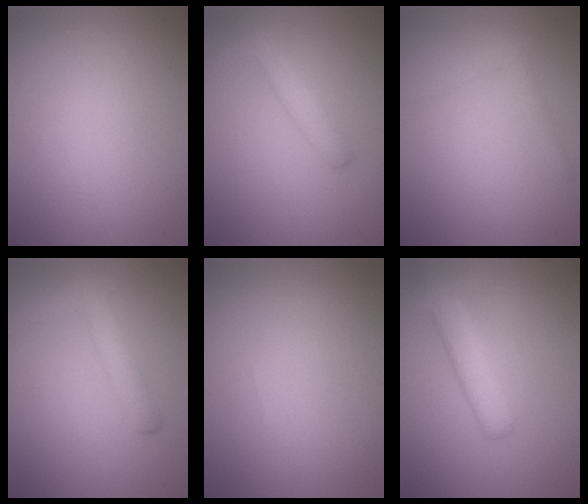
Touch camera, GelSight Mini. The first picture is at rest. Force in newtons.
{"total": 2.4, "press": 2.4, "slide": 0.1}
{"total": 1.3, "press": 1.2, "slide": 0.1}
{"total": 3.0, "press": 3.0, "slide": 0.2}
{"total": 0.0}
{"total": 3.3, "press": 3.3, "slide": 0.2}